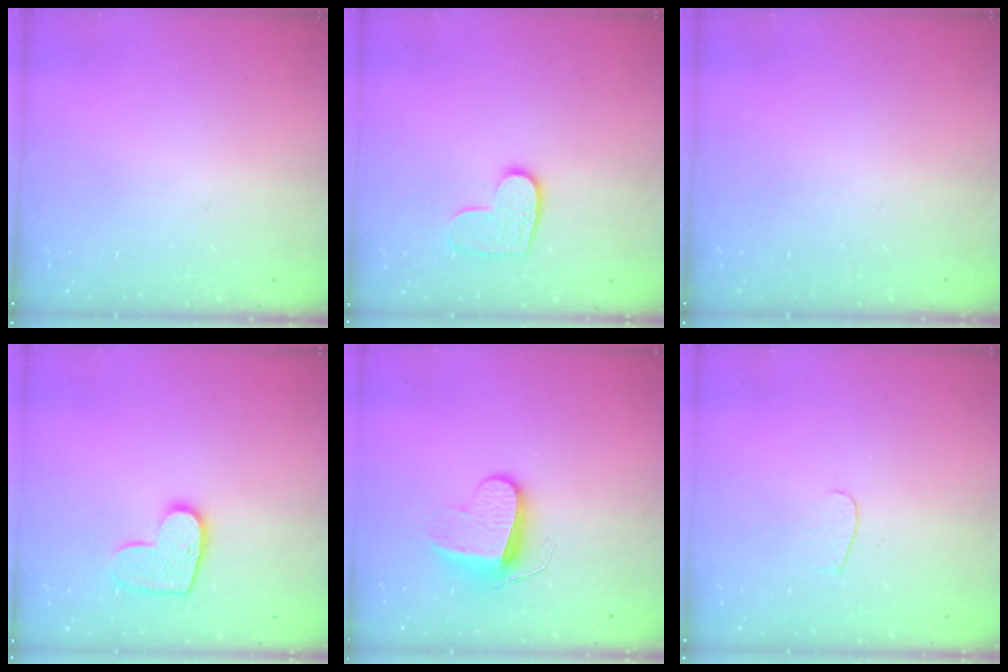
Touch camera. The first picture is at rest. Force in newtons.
{"total": 8.9, "press": 8.9, "slide": 0.5}
{"total": 0.0}
{"total": 10.3, "press": 10.3, "slide": 0.4}
{"total": 8.9, "press": 8.9, "slide": 0.1}
{"total": 3.3, "press": 3.3, "slide": 0.3}